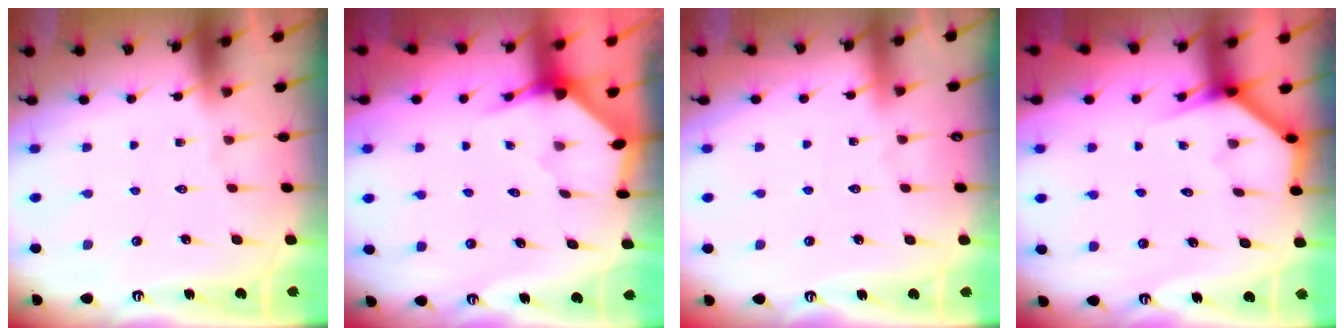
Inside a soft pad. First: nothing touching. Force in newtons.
{"total": 3.3, "press": 3.3, "slide": 0.1}
{"total": 1.5, "press": 1.5, "slide": 0.2}
{"total": 3.7, "press": 3.7, "slide": 0.3}